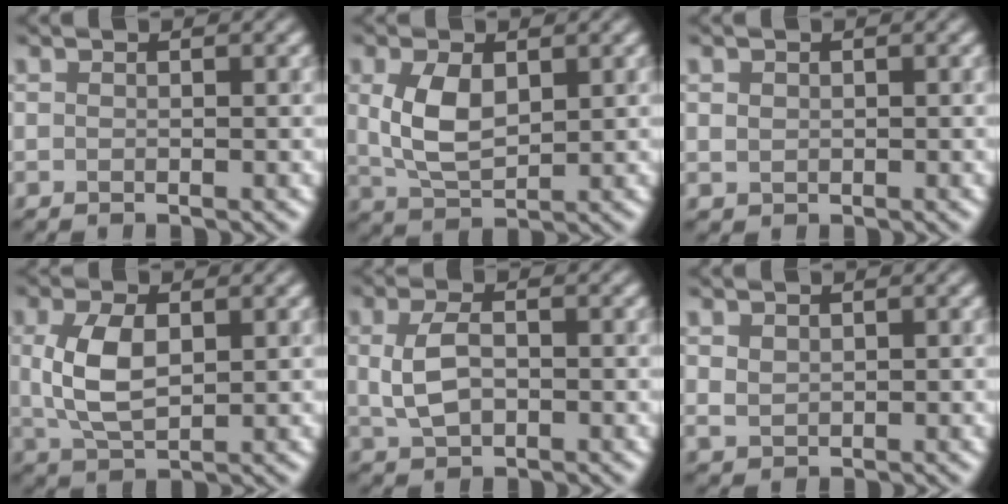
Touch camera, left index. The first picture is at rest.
{"total": 4.6, "force": [1.0, 2.6, 3.7], "torque": [-0.084, 0.001, 0.024]}
{"total": 0.8, "force": [0.2, 0.7, 0.2], "torque": [-0.002, -0.002, 0.006]}
{"total": 4.9, "force": [0.7, 2.6, 4.0], "torque": [-0.092, 0.003, 0.019]}
{"total": 3.5, "force": [0.2, 2.1, 2.8], "torque": [-0.064, 0.002, 0.004]}
{"total": 1.4, "force": [0.7, 1.0, 0.6], "torque": [-0.012, -0.002, 0.018]}